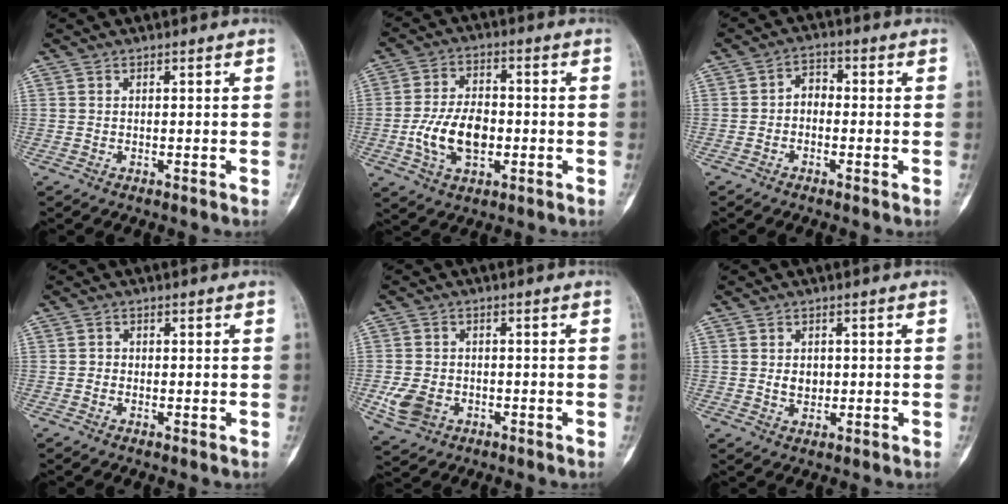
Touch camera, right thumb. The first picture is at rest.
{"total": 11.0, "force": [-2.1, 6.7, 8.5], "torque": [-0.147, 0.014, -0.037]}
{"total": 3.2, "force": [-0.7, 2.3, 2.1], "torque": [-0.018, 0.017, -0.028]}
{"total": 0.8, "force": [-0.2, 0.7, 0.4], "torque": [0.005, 0.003, -0.009]}
{"total": 6.2, "force": [-1.8, 4.8, 3.5], "torque": [-0.064, 0.007, -0.028]}
{"total": 3.0, "force": [0.1, 2.3, 1.8], "torque": [-0.017, 0.001, 0.005]}